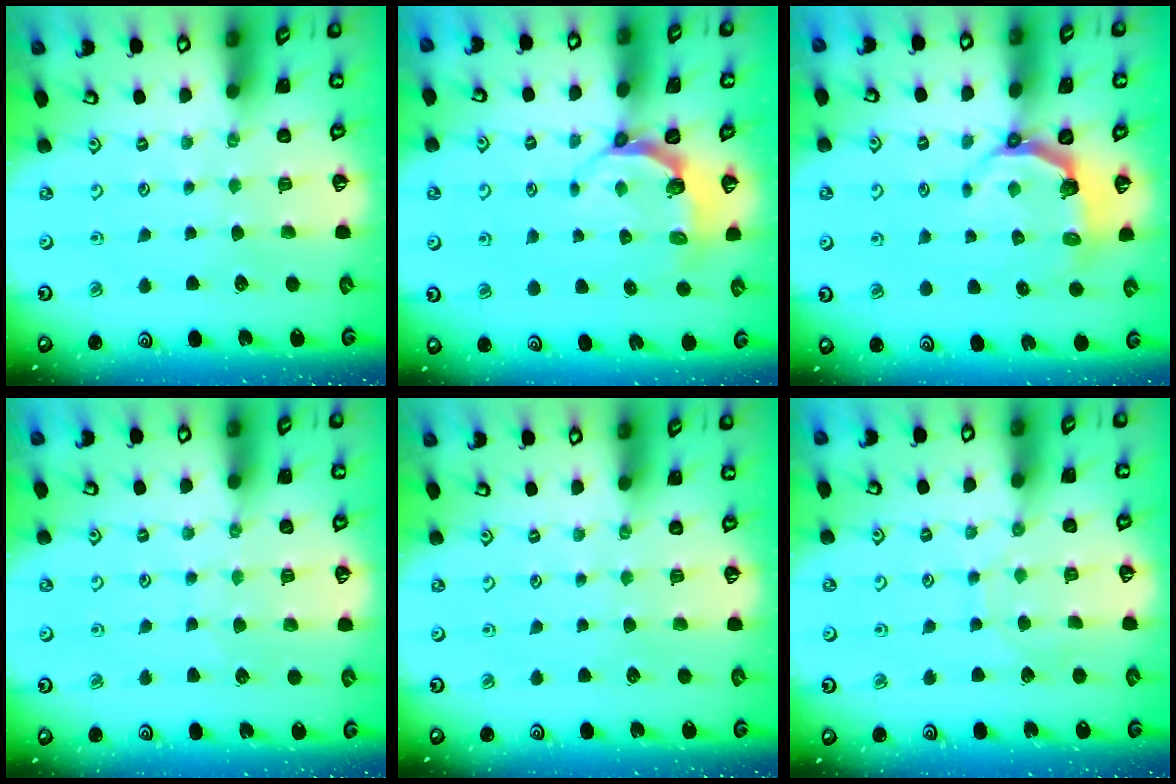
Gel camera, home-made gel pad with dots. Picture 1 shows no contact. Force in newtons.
{"total": 5.4, "press": 4.4, "slide": 3.1}
{"total": 4.1, "press": 2.6, "slide": 3.2}
{"total": 4.0, "press": 4.0, "slide": 0.3}
{"total": 0.0}
{"total": 4.6, "press": 4.6, "slide": 0.4}